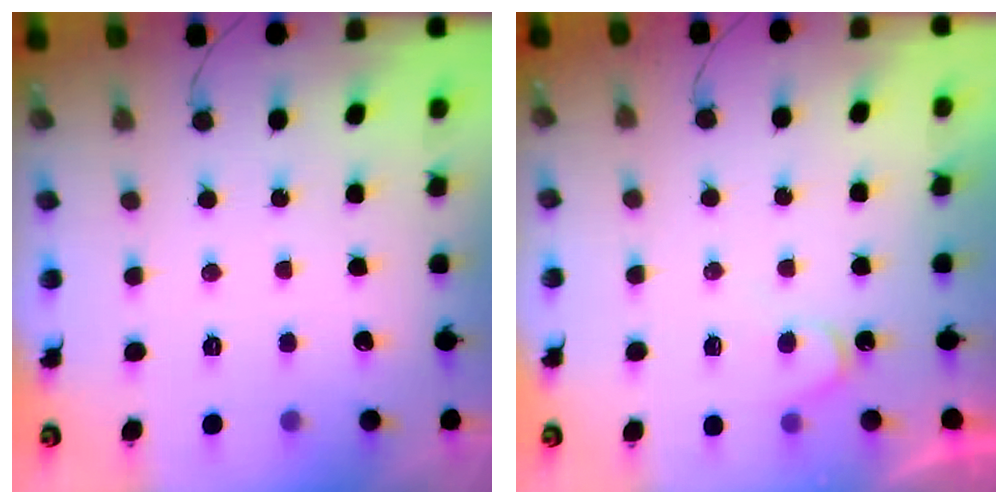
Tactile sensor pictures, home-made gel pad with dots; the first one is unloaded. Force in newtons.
{"total": 5.1, "press": 5.0, "slide": 0.3}